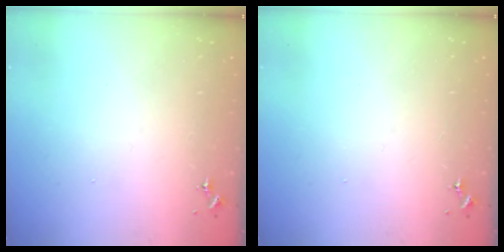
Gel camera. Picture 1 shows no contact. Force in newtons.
{"total": 0.0}